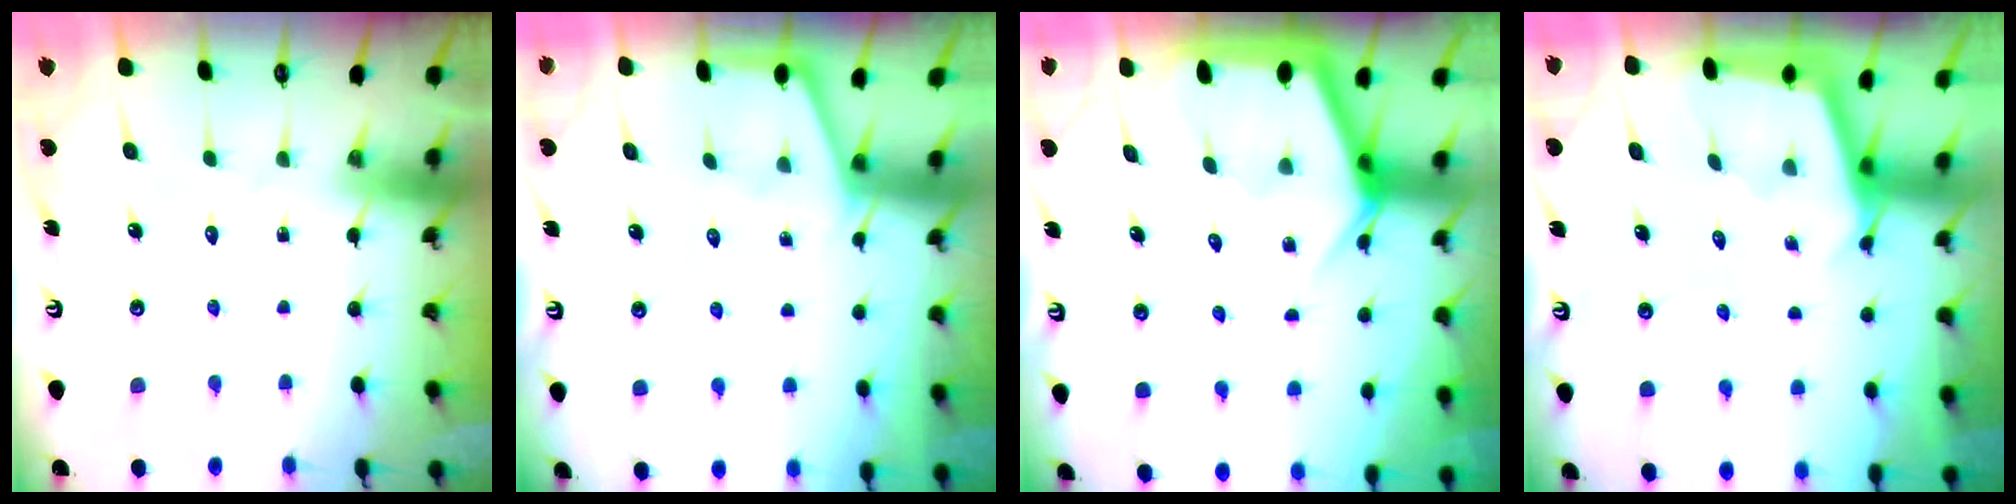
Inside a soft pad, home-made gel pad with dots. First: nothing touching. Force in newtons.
{"total": 1.9, "press": 1.9, "slide": 0.2}
{"total": 6.6, "press": 6.6, "slide": 0.6}
{"total": 2.5, "press": 2.5, "slide": 0.2}